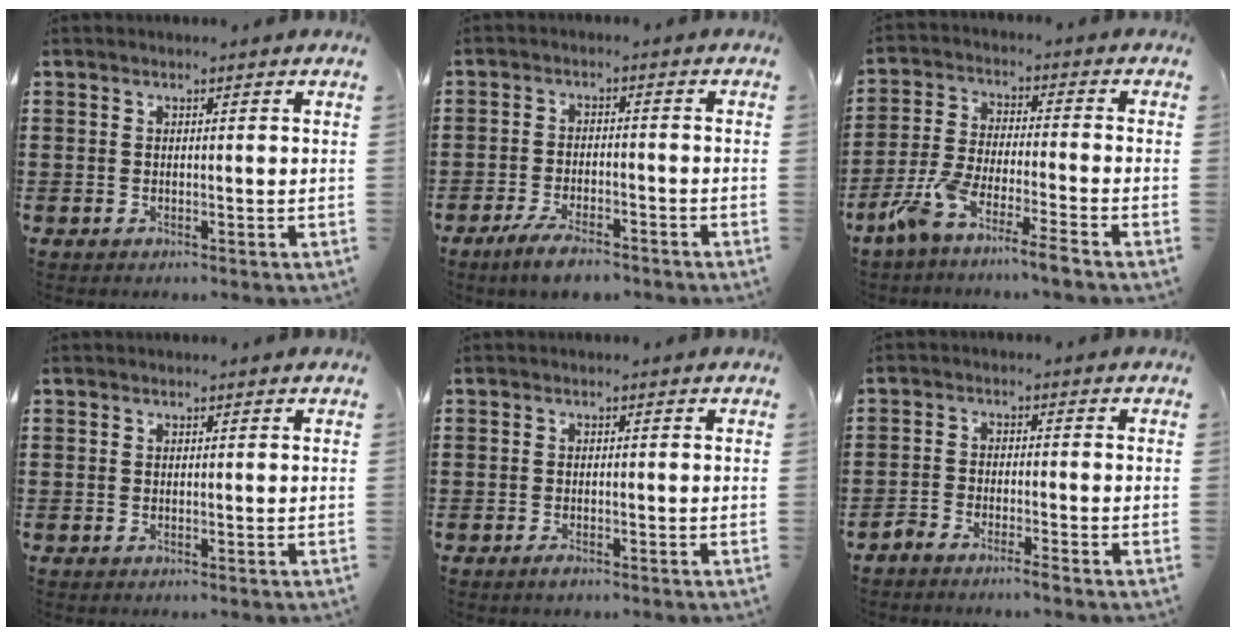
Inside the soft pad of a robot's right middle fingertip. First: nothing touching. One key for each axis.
{"total": 4.5, "fx": -3.7, "fy": 0.9, "fz": 2.3, "tx": -0.051, "ty": -0.001, "tz": -0.074}
{"total": 7.2, "fx": -6.1, "fy": -0.5, "fz": 3.8, "tx": -0.093, "ty": -0.016, "tz": -0.124}
{"total": 0.0}
{"total": 1.0, "fx": -0.8, "fy": 0.3, "fz": 0.6, "tx": -0.013, "ty": -0.004, "tz": -0.014}
{"total": 2.5, "fx": -2.4, "fy": 0.0, "fz": 0.5, "tx": -0.017, "ty": 0.000, "tz": -0.051}